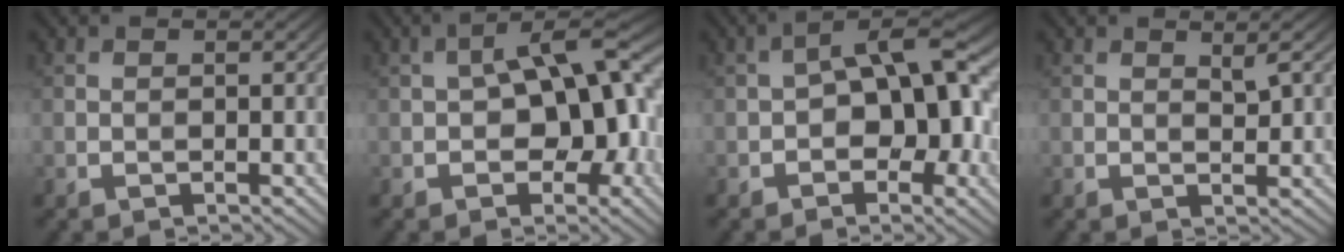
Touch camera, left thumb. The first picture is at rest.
{"total": 12.4, "force": [-0.6, 6.7, 10.4], "torque": [-0.128, 0.015, -0.018]}
{"total": 8.8, "force": [-1.2, 5.1, 7.1], "torque": [-0.080, 0.019, -0.032]}
{"total": 1.8, "force": [1.1, 0.3, 1.4], "torque": [-0.026, -0.001, 0.020]}